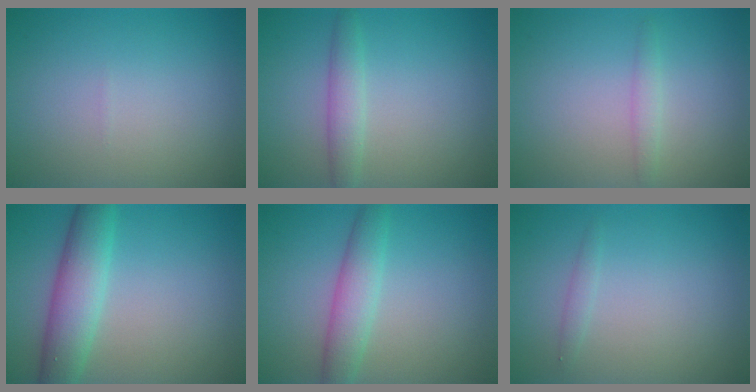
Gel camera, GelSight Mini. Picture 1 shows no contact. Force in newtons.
{"total": 2.1, "press": 2.1, "slide": 0.1}
{"total": 1.1, "press": 1.1, "slide": 0.0}
{"total": 5.5, "press": 5.5, "slide": 0.1}
{"total": 3.3, "press": 3.3, "slide": 0.0}
{"total": 0.7, "press": 0.7, "slide": 0.0}